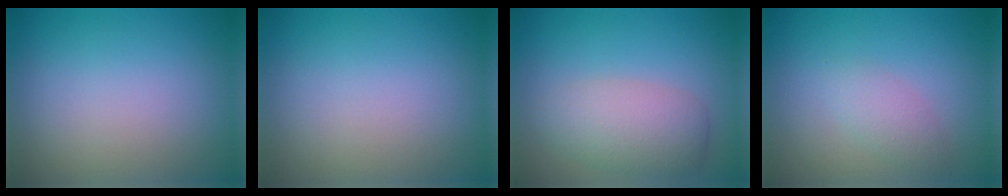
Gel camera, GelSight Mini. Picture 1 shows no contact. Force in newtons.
{"total": 0.0}
{"total": 4.0, "press": 4.0, "slide": 0.1}
{"total": 1.7, "press": 1.7, "slide": 0.0}